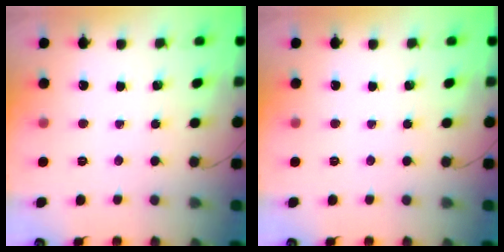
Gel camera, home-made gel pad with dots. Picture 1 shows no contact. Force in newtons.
{"total": 0.0}